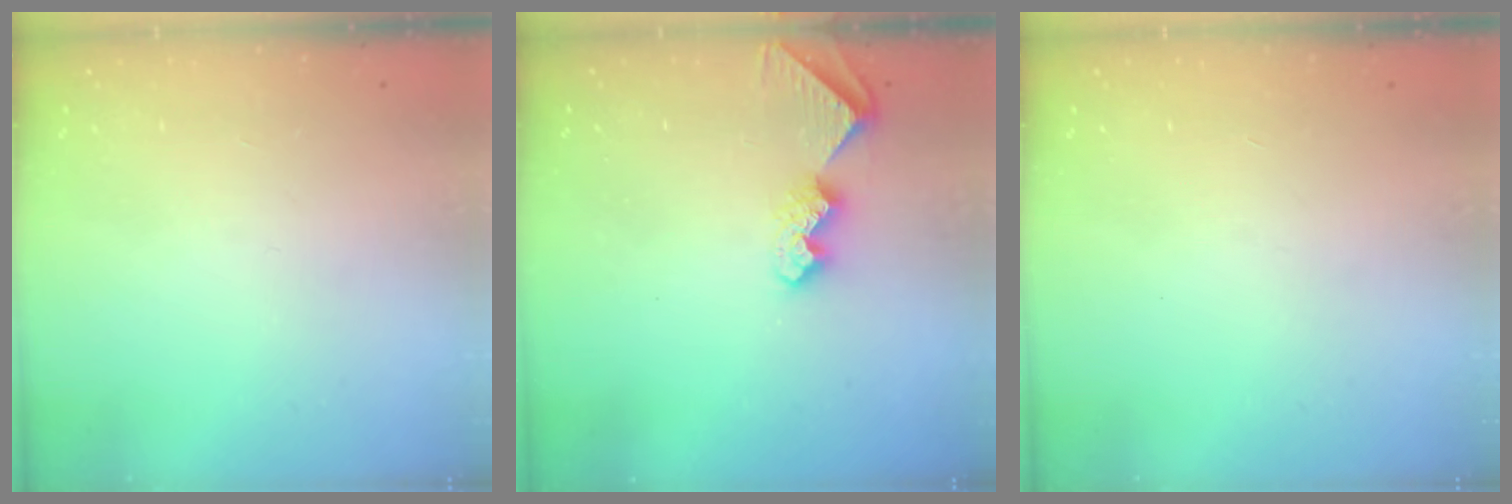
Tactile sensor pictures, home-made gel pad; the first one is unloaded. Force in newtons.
{"total": 8.2, "press": 8.2, "slide": 0.4}
{"total": 0.0}